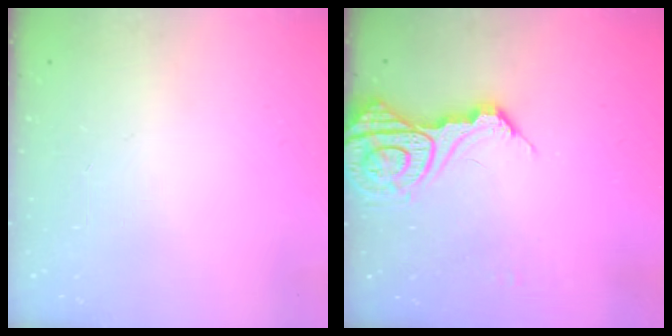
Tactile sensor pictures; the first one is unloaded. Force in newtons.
{"total": 12.2, "press": 12.1, "slide": 1.3}